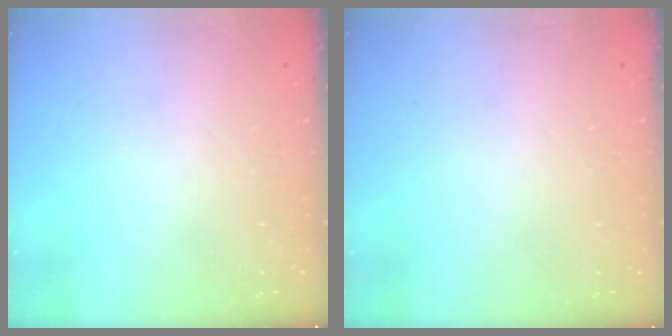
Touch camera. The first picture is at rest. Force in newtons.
{"total": 1.4, "press": 1.4, "slide": 0.1}